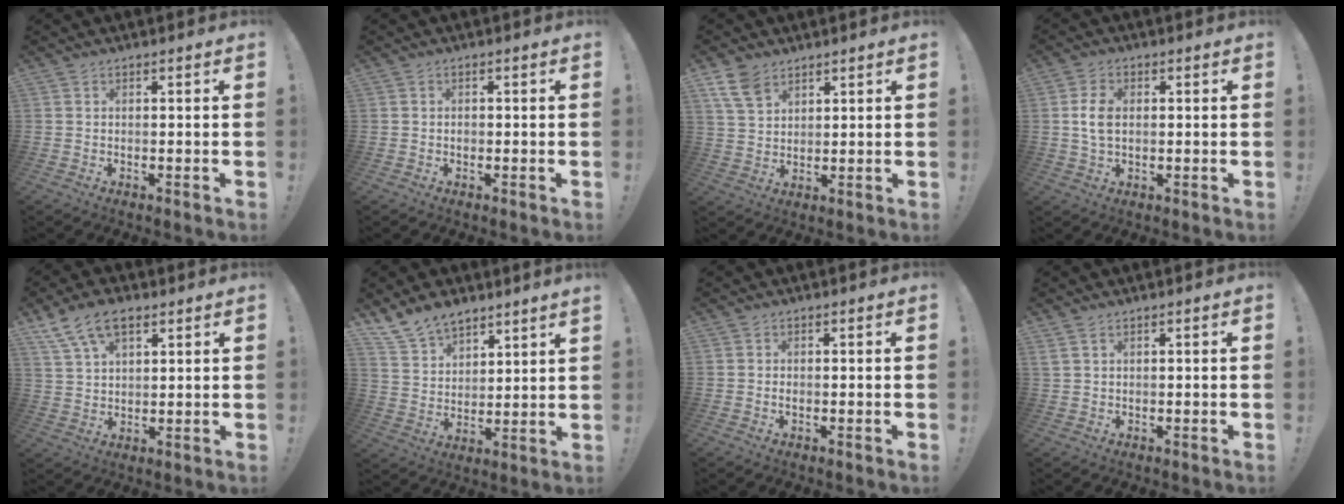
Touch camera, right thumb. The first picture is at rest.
{"total": 0.9, "force": [-0.5, 0.7, 0.3], "torque": [0.000, -0.001, -0.010]}
{"total": 8.1, "force": [5.3, 4.8, 3.9], "torque": [-0.075, -0.018, 0.107]}
{"total": 6.3, "force": [0.4, 3.9, 4.9], "torque": [-0.095, 0.000, 0.004]}
{"total": 10.4, "force": [6.0, 5.7, 6.4], "torque": [-0.115, -0.015, 0.117]}
{"total": 10.1, "force": [8.9, 4.0, 2.5], "torque": [-0.066, -0.060, 0.177]}
{"total": 0.5, "force": [-0.3, 0.2, 0.4], "torque": [-0.010, 0.002, -0.005]}
{"total": 1.9, "force": [1.1, 0.9, 1.4], "torque": [-0.030, 0.002, 0.021]}